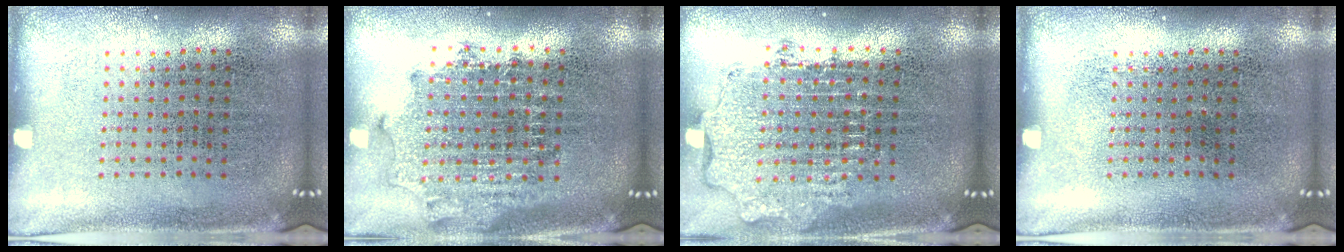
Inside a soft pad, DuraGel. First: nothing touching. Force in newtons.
{"total": 1.8, "press": 1.5, "slide": 1.1}
{"total": 1.9, "press": 1.5, "slide": 1.2}
{"total": 0.0}